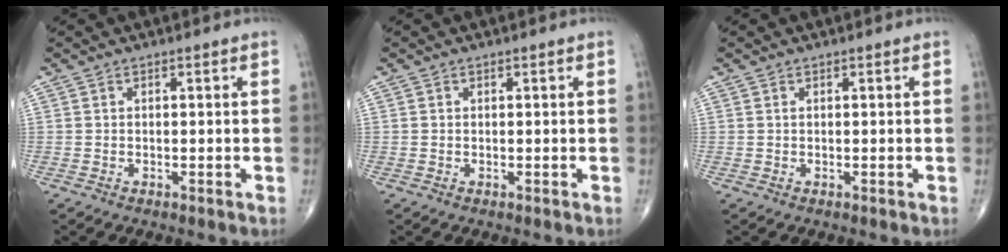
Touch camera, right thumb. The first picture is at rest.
{"total": 0.0}
{"total": 0.0}